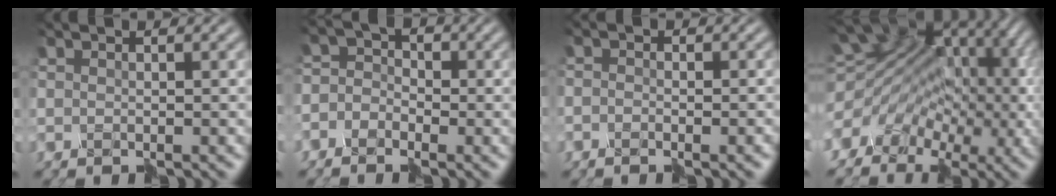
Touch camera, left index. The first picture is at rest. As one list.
[{"total": 5.2, "force": [-3.9, 3.4, 0.2], "torque": [0.005, 0.004, -0.078]}, {"total": 2.0, "force": [-1.9, 0.4, 0.0], "torque": [0.021, 0.005, -0.022]}, {"total": 11.2, "force": [1.7, 8.7, 6.8], "torque": [-0.127, 0.004, 0.036]}]